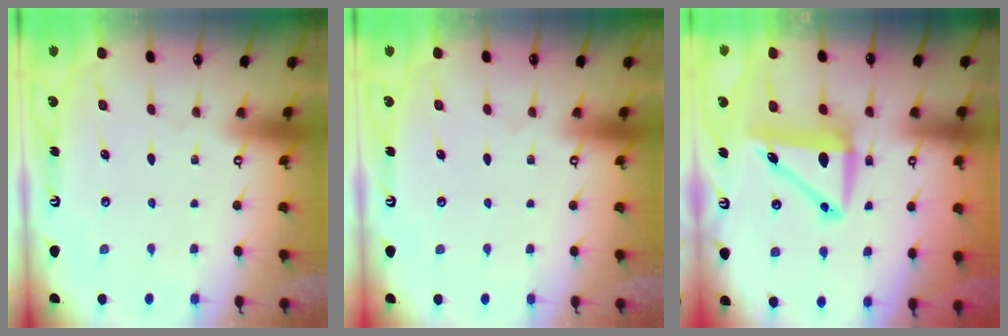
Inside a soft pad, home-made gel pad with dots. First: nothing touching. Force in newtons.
{"total": 0.0}
{"total": 8.8, "press": 8.6, "slide": 2.0}